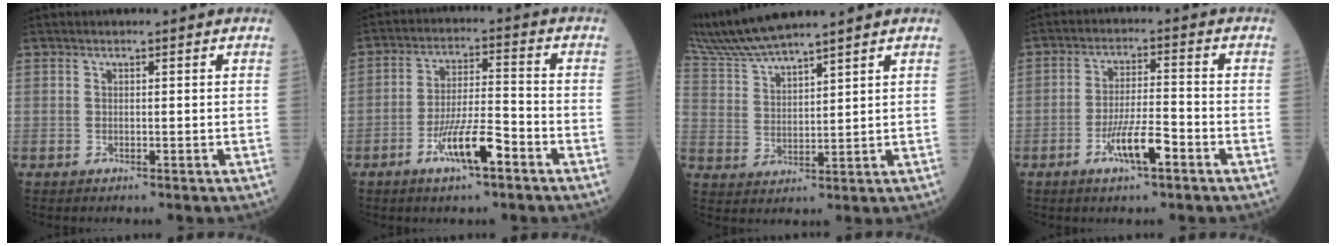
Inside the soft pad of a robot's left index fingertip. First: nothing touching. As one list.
[{"total": 8.1, "force": [-4.6, 1.2, 6.5], "torque": [-0.123, -0.002, -0.082]}, {"total": 9.5, "force": [8.8, -0.4, 3.6], "torque": [-0.084, 0.019, 0.179]}, {"total": 6.4, "force": [-3.5, 1.0, 5.3], "torque": [-0.104, -0.002, -0.064]}]